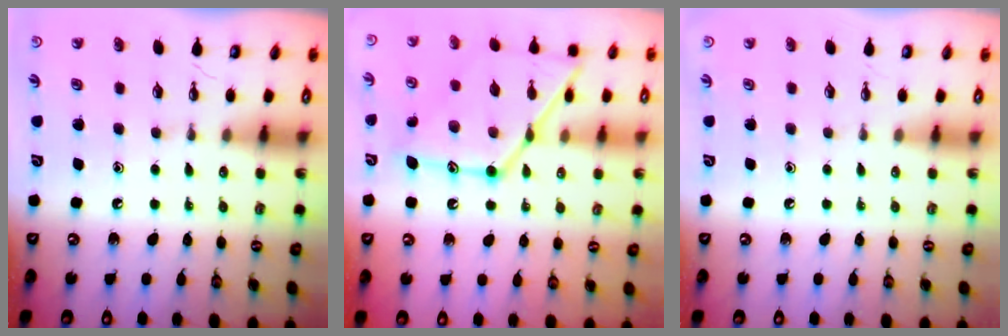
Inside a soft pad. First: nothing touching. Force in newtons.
{"total": 19.2, "press": 19.2, "slide": 1.5}
{"total": 0.0}